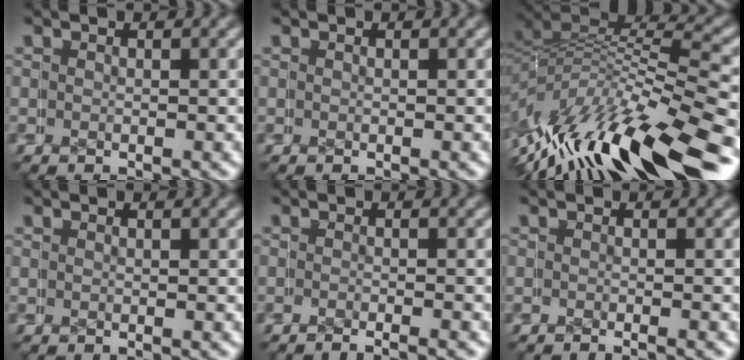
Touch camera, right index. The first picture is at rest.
{"total": 0.0}
{"total": 12.4, "force": [-4.0, 6.9, 9.5], "torque": [-0.162, -0.017, -0.054]}
{"total": 0.0}
{"total": 1.8, "force": [-1.7, 0.0, 0.6], "torque": [0.005, 0.001, -0.028]}
{"total": 1.1, "force": [-1.1, 0.0, 0.3], "torque": [0.006, 0.001, -0.018]}